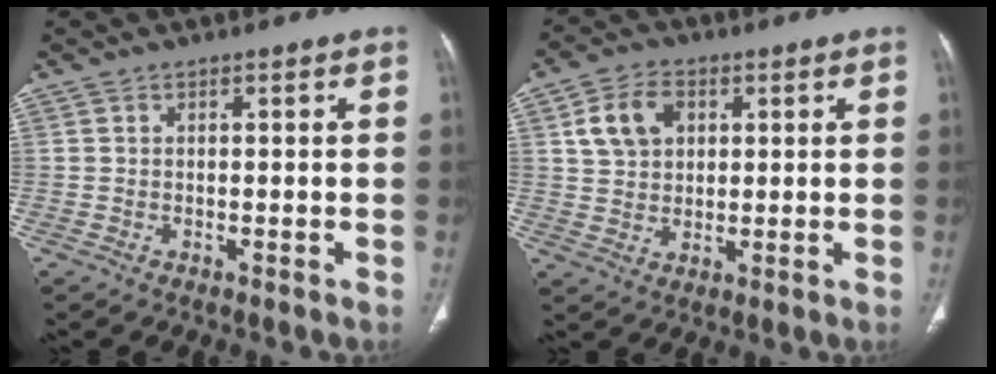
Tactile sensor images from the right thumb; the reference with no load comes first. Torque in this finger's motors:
{"motor_torque": [-0.63, 0.69, 0.10, -0.05, 0.07]}